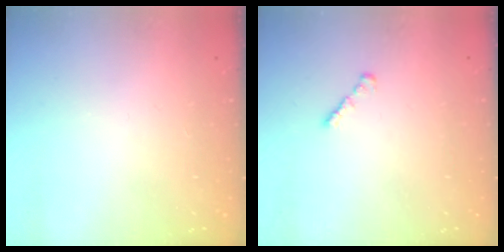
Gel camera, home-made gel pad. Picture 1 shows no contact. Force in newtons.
{"total": 1.6, "press": 1.5, "slide": 0.5}